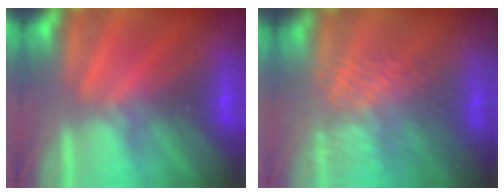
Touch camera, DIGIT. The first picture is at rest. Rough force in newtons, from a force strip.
{"total": 3.7}